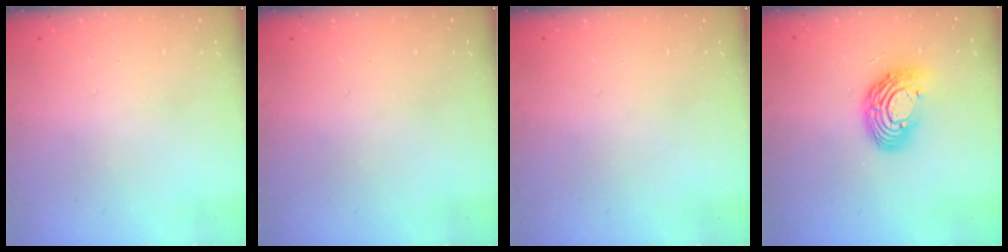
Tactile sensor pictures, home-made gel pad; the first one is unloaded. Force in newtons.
{"total": 0.0}
{"total": 0.0}
{"total": 12.1, "press": 12.1, "slide": 1.0}